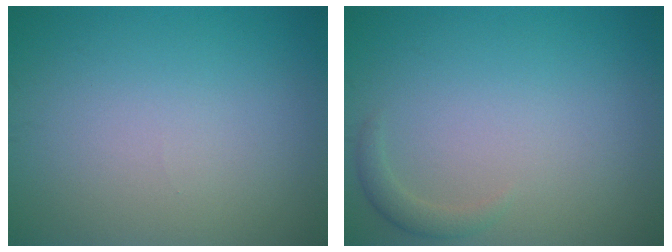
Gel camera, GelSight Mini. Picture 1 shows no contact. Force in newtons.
{"total": 1.2, "press": 1.2, "slide": 0.2}